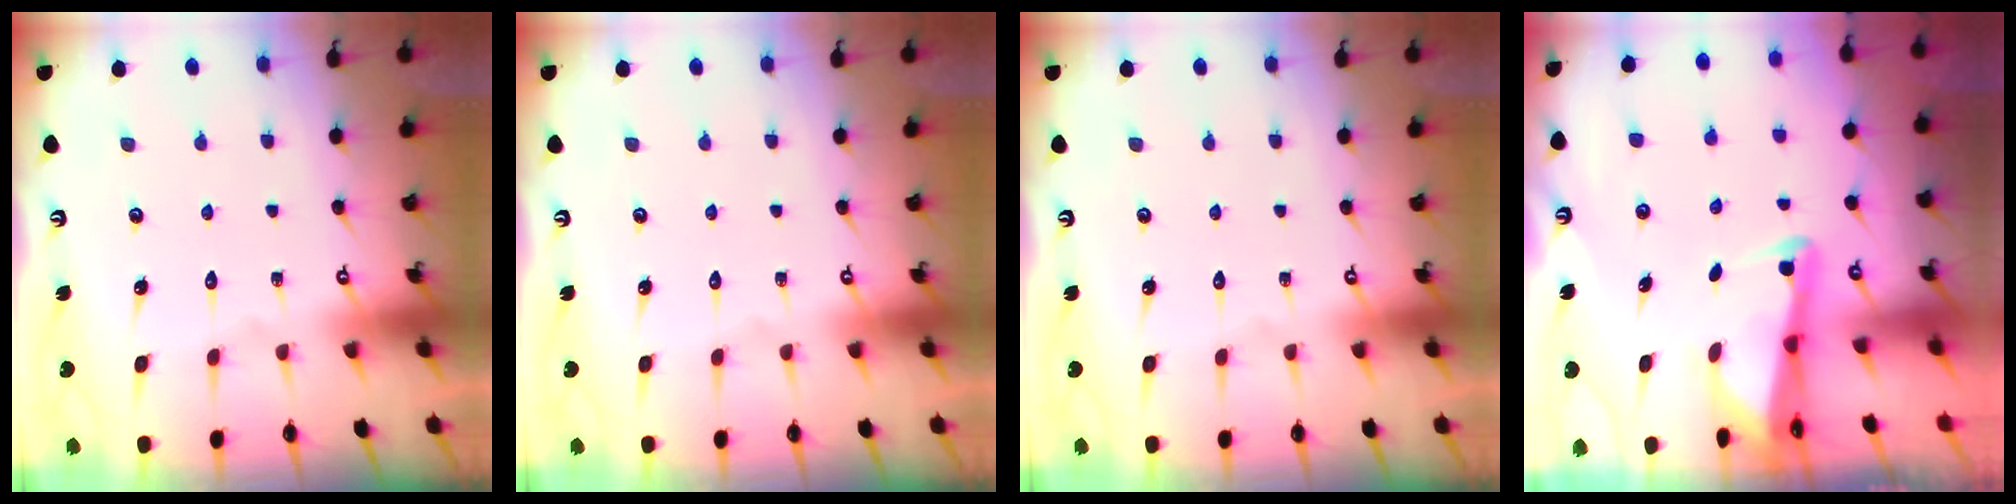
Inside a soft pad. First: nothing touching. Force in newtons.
{"total": 0.0}
{"total": 0.0}
{"total": 2.4, "press": 2.4, "slide": 0.3}